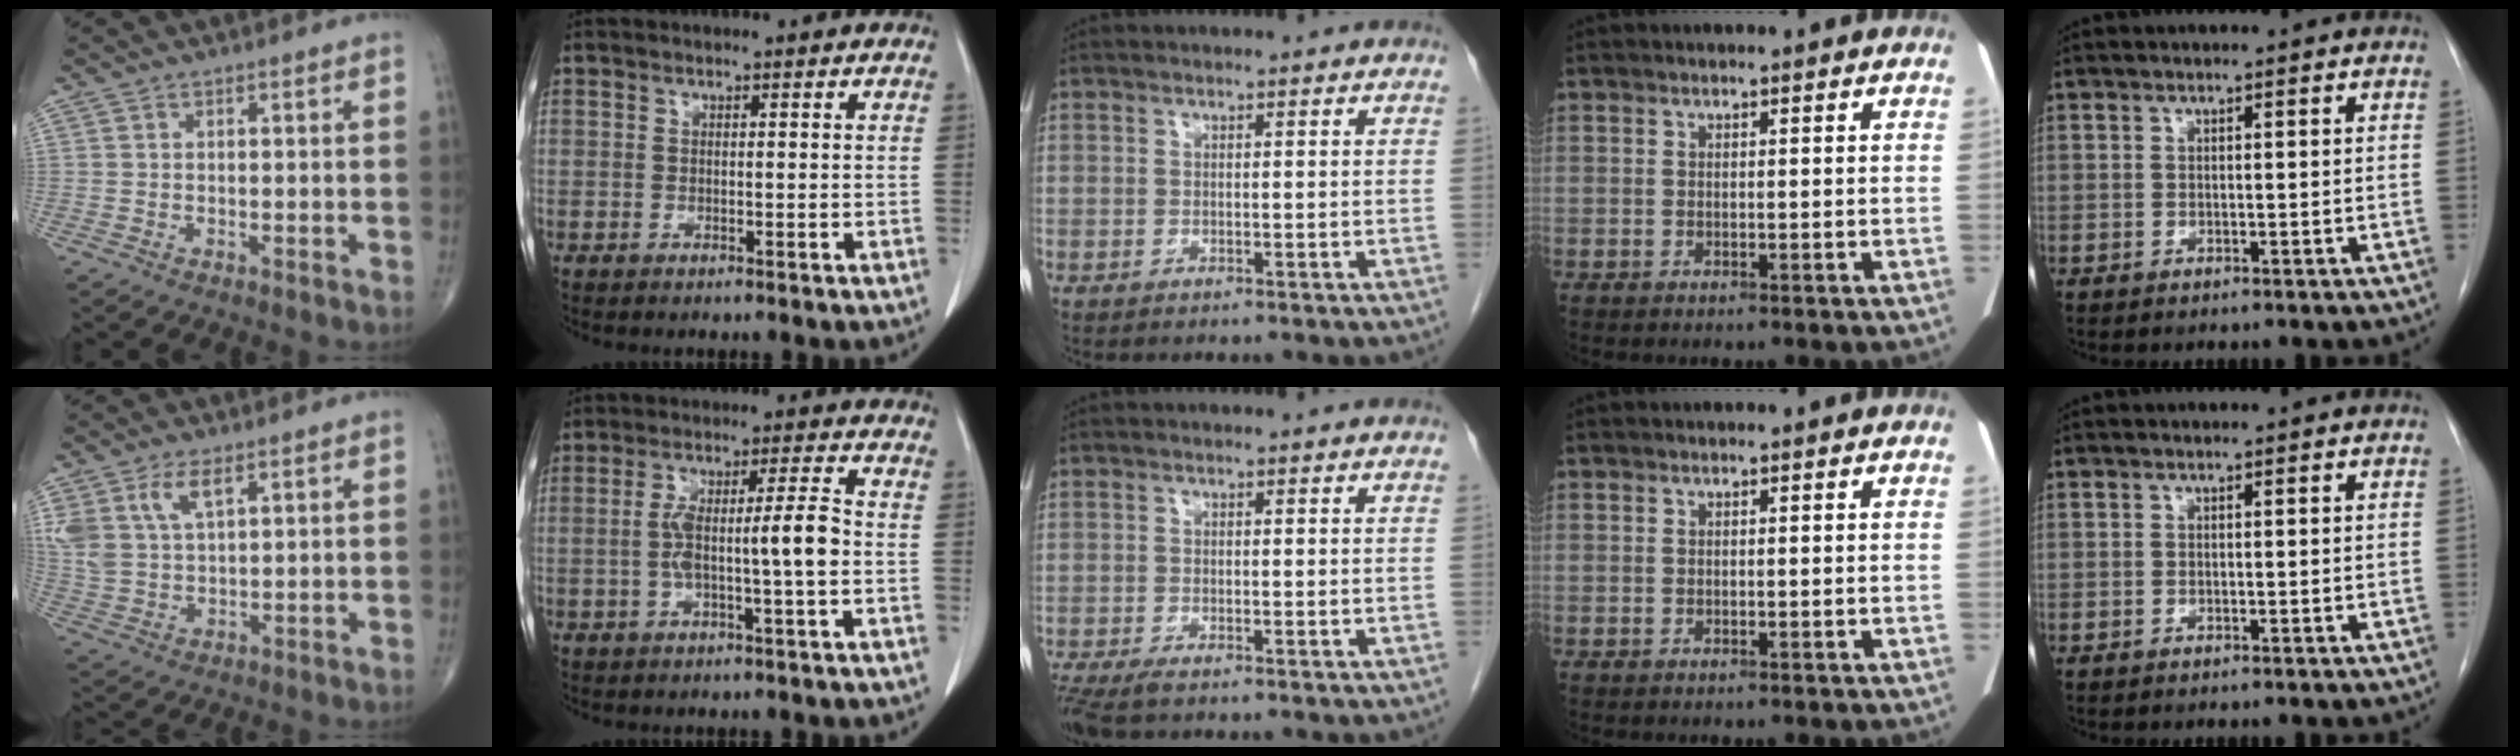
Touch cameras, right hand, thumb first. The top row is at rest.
{"thumb": {"total": 8.5, "force": [4.3, 4.2, 6.1], "torque": [-0.129, -0.009, 0.092]}, "index": {"total": 7.5, "force": [-1.2, 0.1, 7.4], "torque": [-0.141, 0.018, -0.018]}, "middle": {"total": 3.3, "force": [-2.5, 0.6, 2.1], "torque": [-0.038, -0.010, -0.045]}}